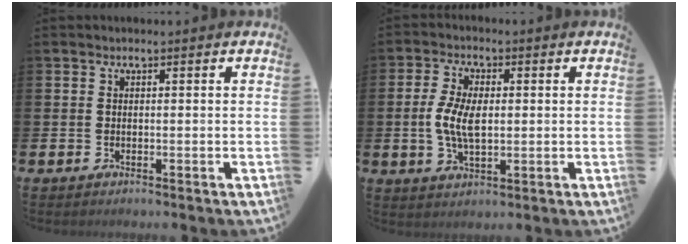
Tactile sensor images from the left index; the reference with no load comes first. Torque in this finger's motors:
{"motor_torque": [0.73, -0.15, 0.28, 0.21]}